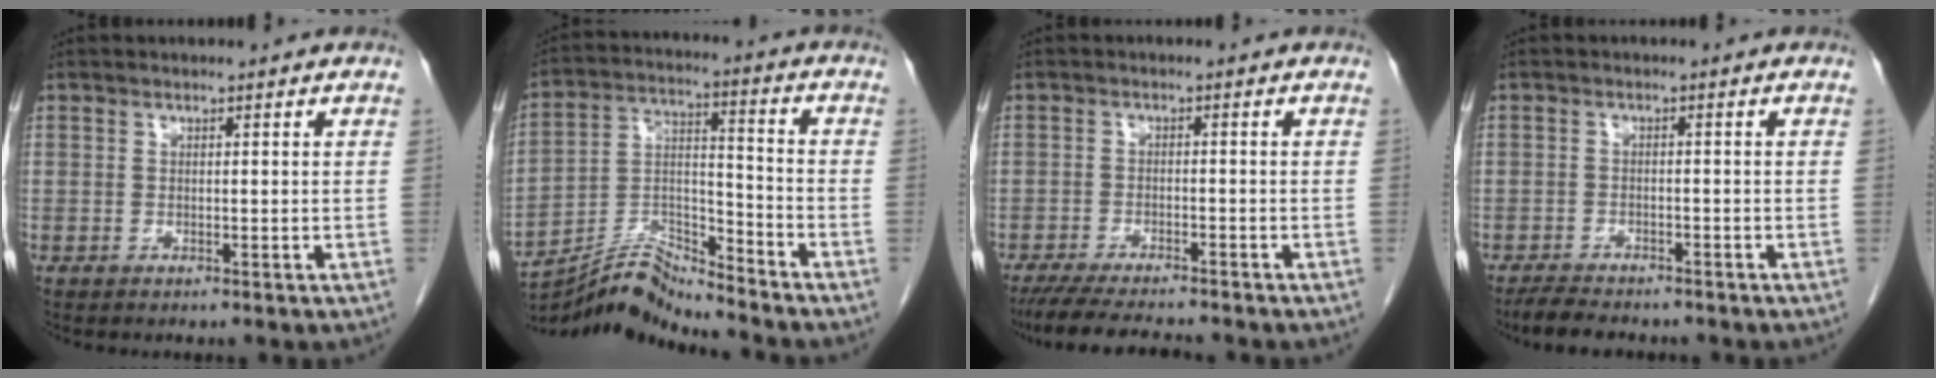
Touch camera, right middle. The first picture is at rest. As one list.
[{"total": 10.5, "force": [-10.4, -1.5, 0.8], "torque": [-0.025, 0.032, -0.195]}, {"total": 9.3, "force": [-8.2, 0.9, 4.1], "torque": [-0.065, -0.018, -0.130]}, {"total": 5.1, "force": [-4.5, 1.3, 2.0], "torque": [-0.037, -0.011, -0.072]}]